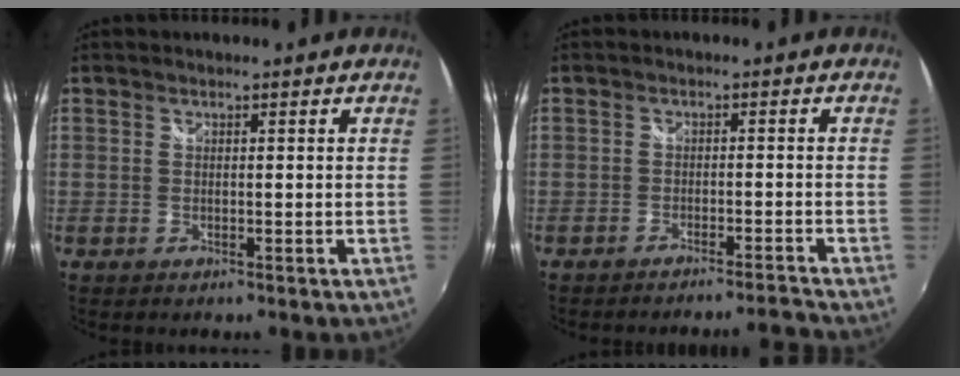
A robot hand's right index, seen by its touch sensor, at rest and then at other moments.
{"total": 4.7, "force": [-4.5, -0.5, 1.2], "torque": [-0.030, -0.002, -0.070]}